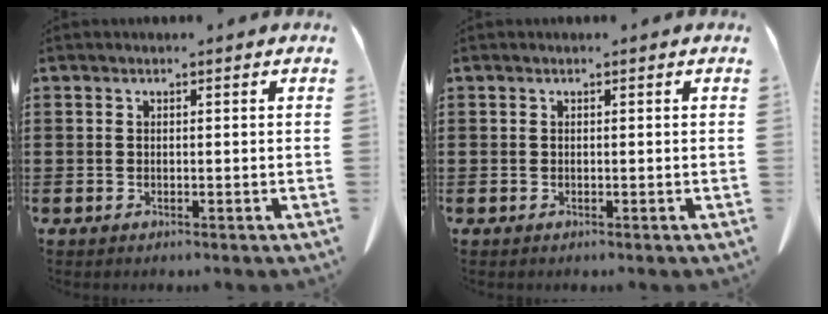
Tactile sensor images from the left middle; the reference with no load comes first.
{"total": 0.0}